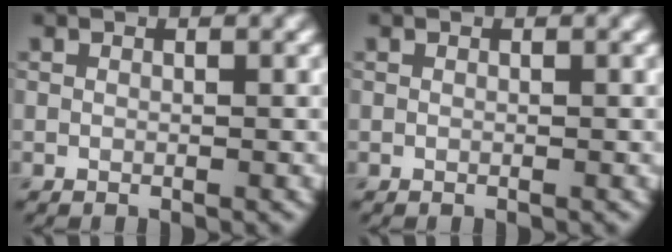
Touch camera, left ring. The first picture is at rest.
{"total": 0.0}